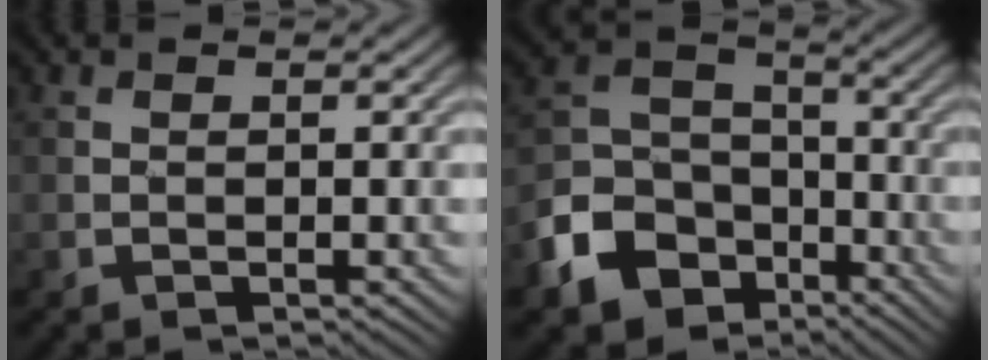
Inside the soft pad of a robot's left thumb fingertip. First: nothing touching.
{"total": 11.6, "force": [-6.3, 8.4, 5.1], "torque": [-0.137, -0.027, -0.128]}